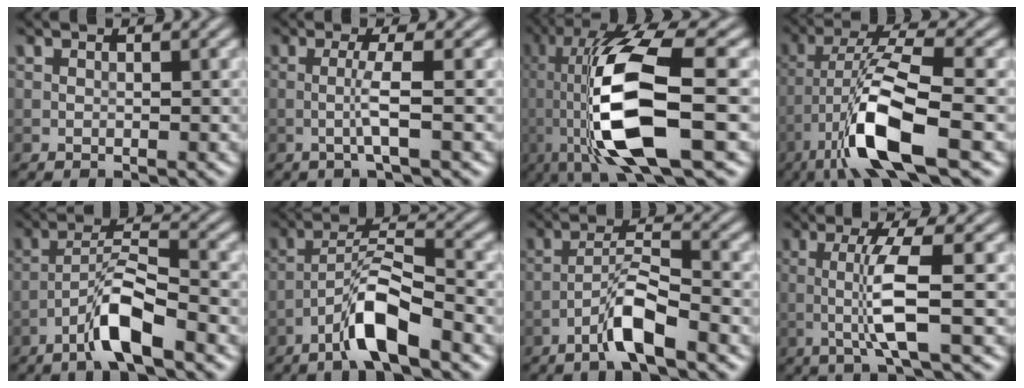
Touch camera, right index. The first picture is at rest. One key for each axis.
{"total": 2.5, "fx": -0.5, "fy": 0.0, "fz": 2.4, "tx": -0.051, "ty": 0.000, "tz": -0.013}
{"total": 13.5, "fx": -1.3, "fy": 4.1, "fz": 12.8, "tx": -0.234, "ty": -0.008, "tz": -0.025}
{"total": 9.3, "fx": -4.6, "fy": 1.9, "fz": 7.8, "tx": -0.151, "ty": 0.006, "tz": -0.091}
{"total": 5.3, "fx": -3.2, "fy": 0.9, "fz": 4.2, "tx": -0.077, "ty": 0.015, "tz": -0.064}
{"total": 5.9, "fx": -3.6, "fy": 1.1, "fz": 4.5, "tx": -0.082, "ty": 0.014, "tz": -0.070}
{"total": 4.4, "fx": -2.7, "fy": 0.6, "fz": 3.4, "tx": -0.064, "ty": 0.016, "tz": -0.057}
{"total": 4.5, "fx": -0.6, "fy": 0.2, "fz": 4.5, "tx": -0.094, "ty": 0.002, "tz": -0.014}